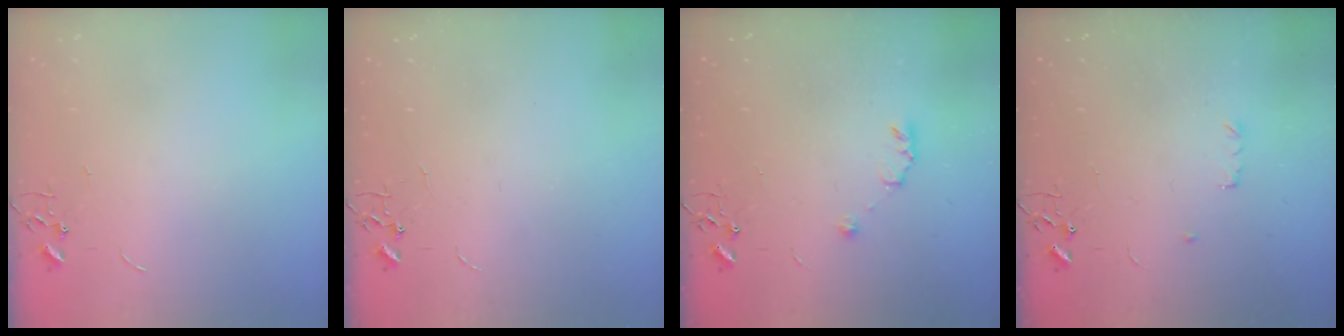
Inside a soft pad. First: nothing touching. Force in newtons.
{"total": 0.0}
{"total": 6.0, "press": 6.0, "slide": 0.6}
{"total": 3.6, "press": 3.6, "slide": 0.6}